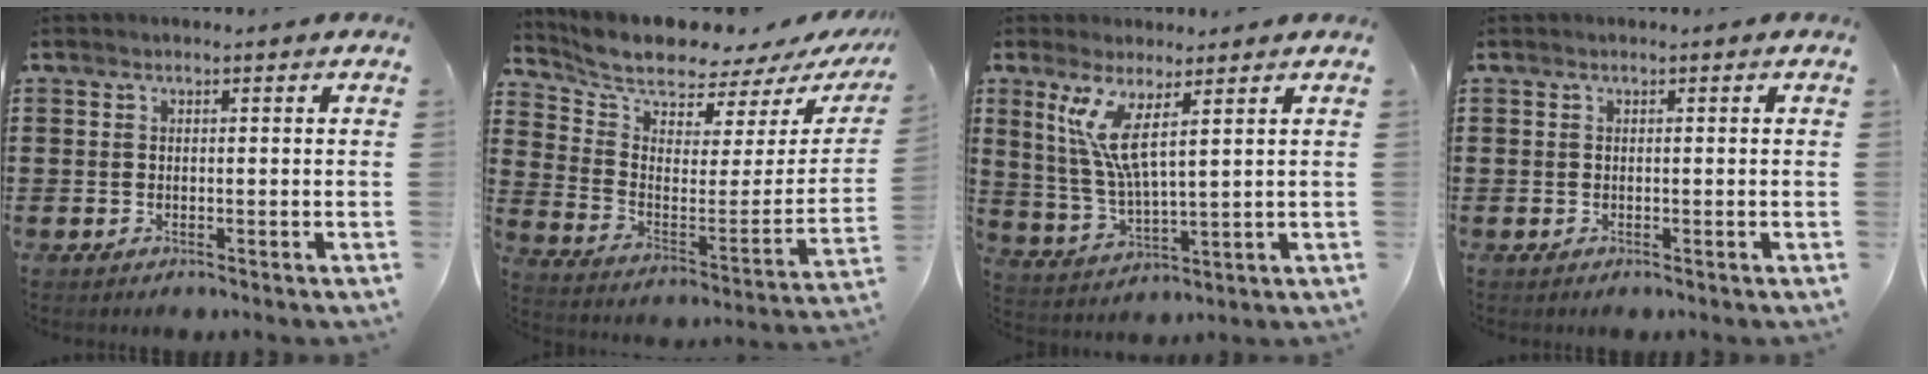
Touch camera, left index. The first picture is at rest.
{"total": 6.8, "force": [6.6, 0.9, 1.3], "torque": [-0.069, -0.062, 0.113]}
{"total": 7.8, "force": [4.3, 1.4, 6.4], "torque": [-0.152, -0.018, 0.073]}
{"total": 0.0}